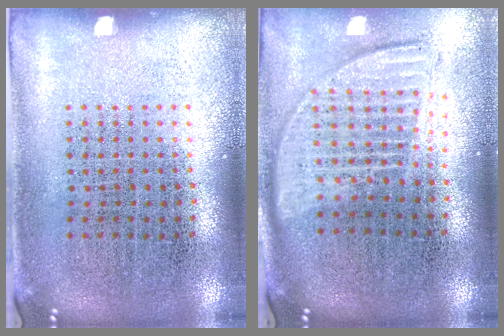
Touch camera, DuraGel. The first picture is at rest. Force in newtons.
{"total": 1.8, "press": 1.6, "slide": 0.9}